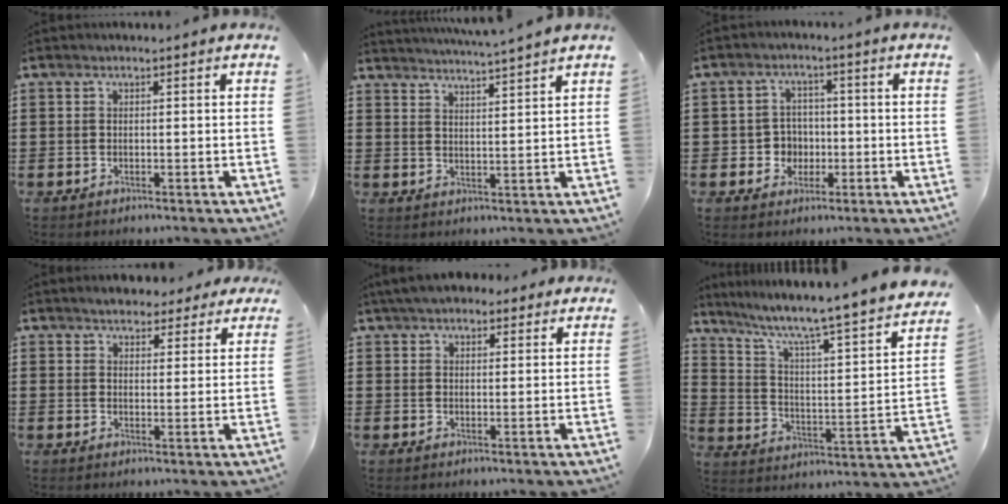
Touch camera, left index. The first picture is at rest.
{"total": 3.4, "force": [3.3, -0.9, 0.3], "torque": [-0.019, -0.022, 0.057]}
{"total": 4.0, "force": [-0.7, 3.7, 1.2], "torque": [-0.037, 0.006, -0.017]}
{"total": 3.6, "force": [3.3, 1.3, 0.5], "torque": [-0.013, -0.004, 0.062]}
{"total": 4.7, "force": [3.9, 1.8, 1.8], "torque": [-0.048, 0.001, 0.074]}
{"total": 5.7, "force": [4.4, -0.2, 3.6], "torque": [-0.091, -0.050, 0.060]}